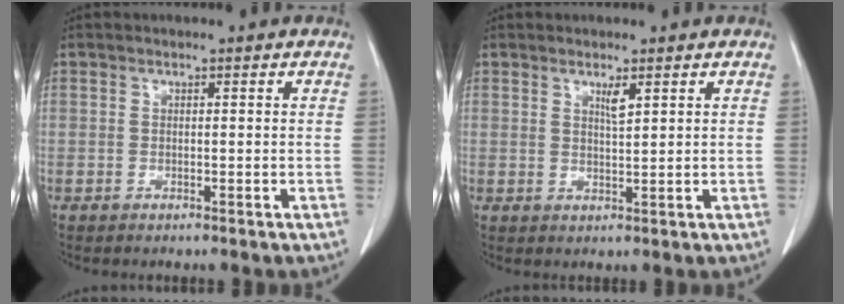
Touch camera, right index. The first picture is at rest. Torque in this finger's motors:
{"motor_torque": [0.04, -0.01, 0.00, 0.02]}